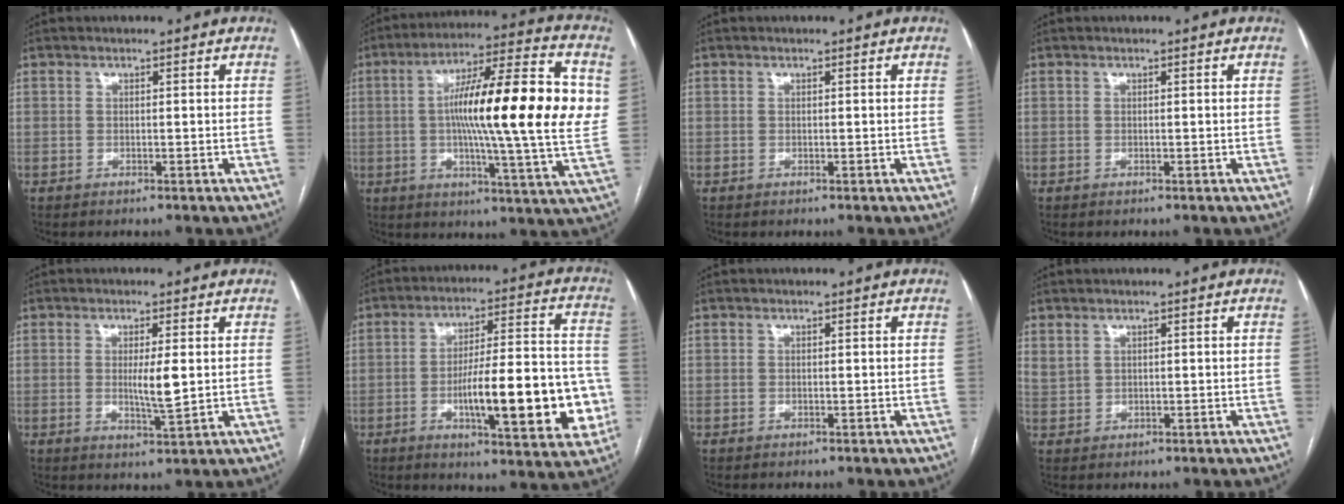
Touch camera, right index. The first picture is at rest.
{"total": 23.2, "force": [2.2, 1.6, 23.1], "torque": [-0.330, 0.018, 0.017]}
{"total": 0.0}
{"total": 0.0}
{"total": 4.4, "force": [0.3, 0.5, 4.4], "torque": [-0.075, -0.008, 0.005]}
{"total": 18.8, "force": [-4.5, 4.0, 17.9], "torque": [-0.239, 0.015, -0.056]}
{"total": 0.0}
{"total": 1.6, "force": [1.2, 0.8, 0.6], "torque": [-0.016, 0.007, 0.033]}